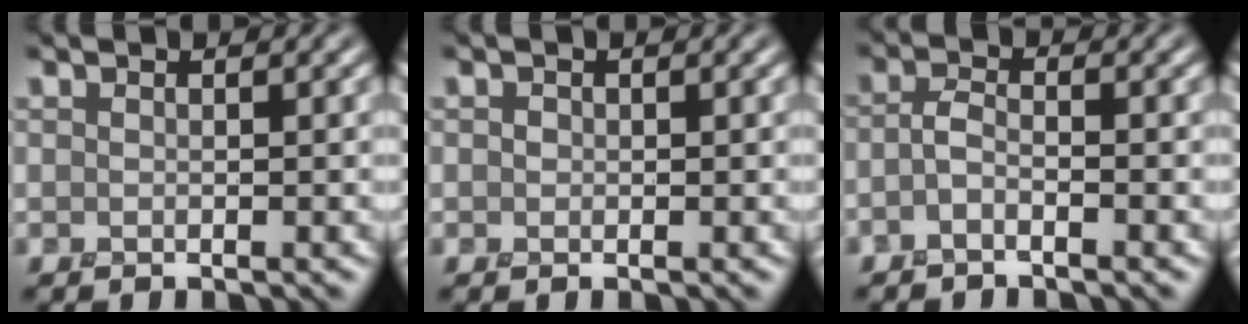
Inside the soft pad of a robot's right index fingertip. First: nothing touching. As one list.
[{"total": 0.6, "force": [0.0, 0.6, 0.1], "torque": [-0.001, -0.001, -0.002]}, {"total": 1.5, "force": [-1.2, 0.4, 0.8], "torque": [-0.017, 0.001, -0.029]}]